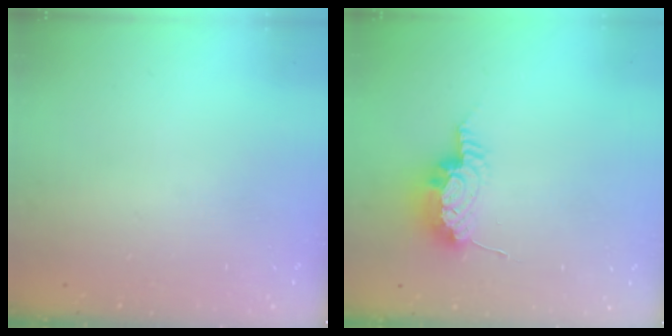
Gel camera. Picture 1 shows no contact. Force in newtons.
{"total": 8.8, "press": 8.8, "slide": 0.5}